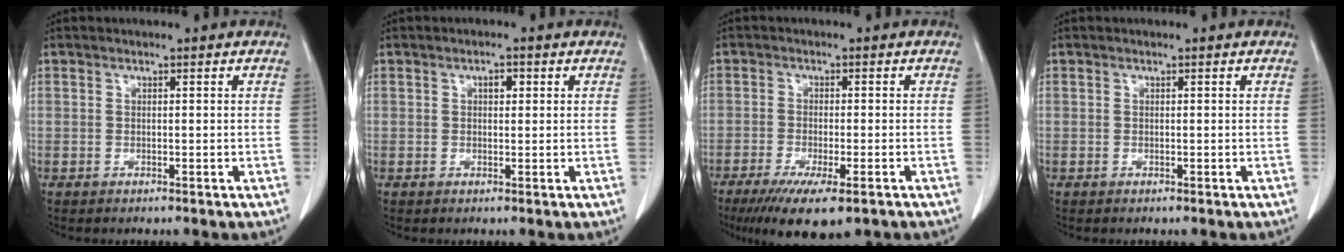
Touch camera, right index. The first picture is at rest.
{"total": 1.6, "force": [0.5, 0.8, 1.3], "torque": [-0.019, 0.003, 0.007]}
{"total": 10.0, "force": [-6.6, 2.0, 7.2], "torque": [-0.111, -0.023, -0.099]}
{"total": 0.0}